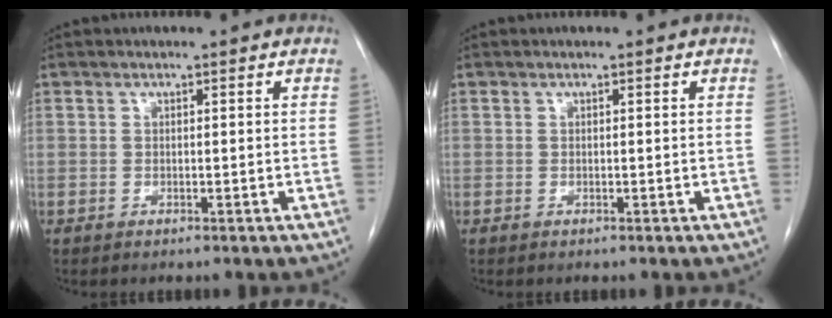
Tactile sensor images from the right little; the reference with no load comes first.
{"total": 0.0}